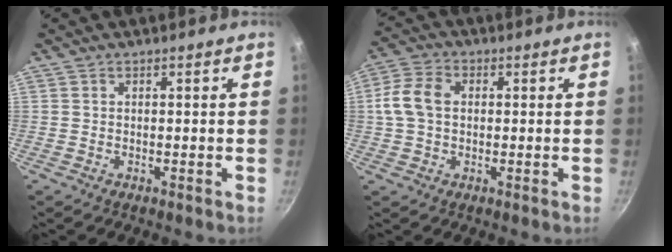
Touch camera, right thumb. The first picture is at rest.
{"total": 7.7, "force": [0.6, 5.4, 5.4], "torque": [-0.102, 0.019, 0.002]}